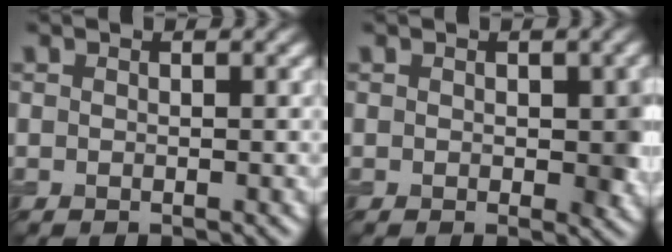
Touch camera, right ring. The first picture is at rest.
{"total": 2.8, "force": [0.1, 1.5, 2.4], "torque": [-0.028, -0.003, 0.002]}